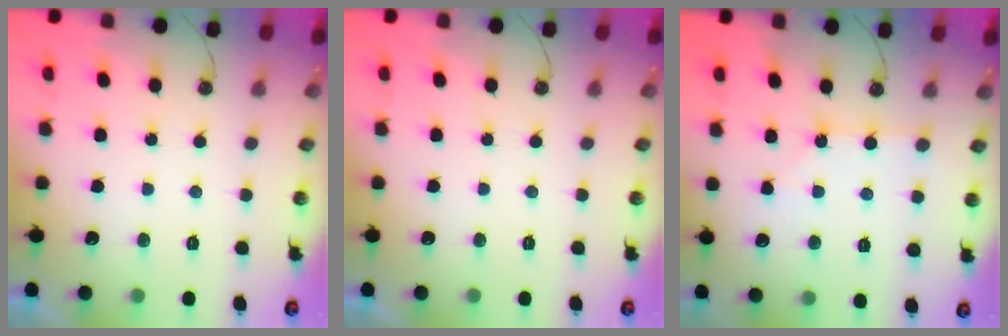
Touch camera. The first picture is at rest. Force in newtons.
{"total": 0.0}
{"total": 1.7, "press": 1.7, "slide": 0.3}